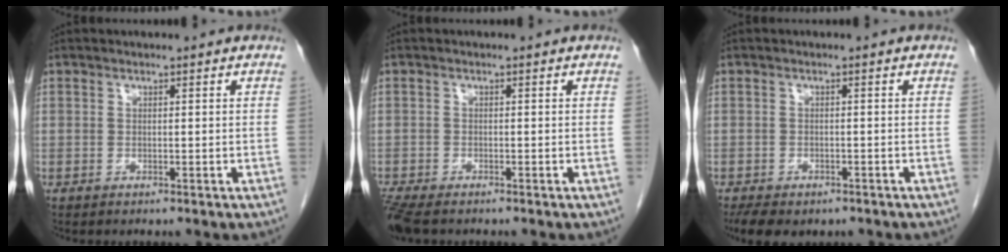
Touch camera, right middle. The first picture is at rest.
{"total": 4.7, "force": [-3.8, 1.5, 2.4], "torque": [-0.055, -0.014, -0.069]}
{"total": 6.6, "force": [-4.9, 3.0, 3.2], "torque": [-0.050, -0.009, -0.066]}